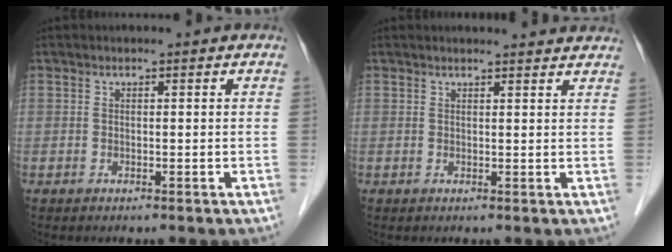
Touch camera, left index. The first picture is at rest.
{"total": 5.3, "force": [5.1, 0.4, 1.2], "torque": [-0.011, 0.000, 0.038]}